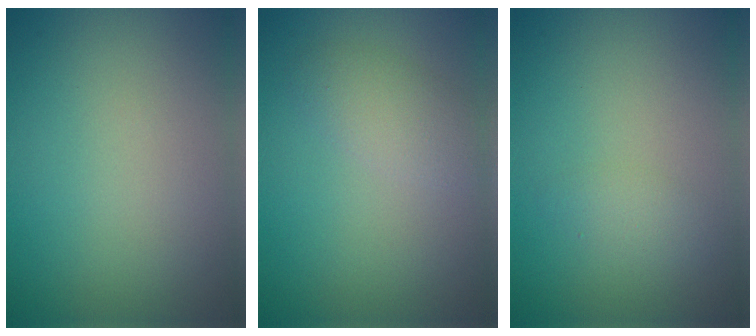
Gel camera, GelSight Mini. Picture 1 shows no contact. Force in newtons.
{"total": 2.4, "press": 2.4, "slide": 0.1}
{"total": 1.2, "press": 1.2, "slide": 0.1}